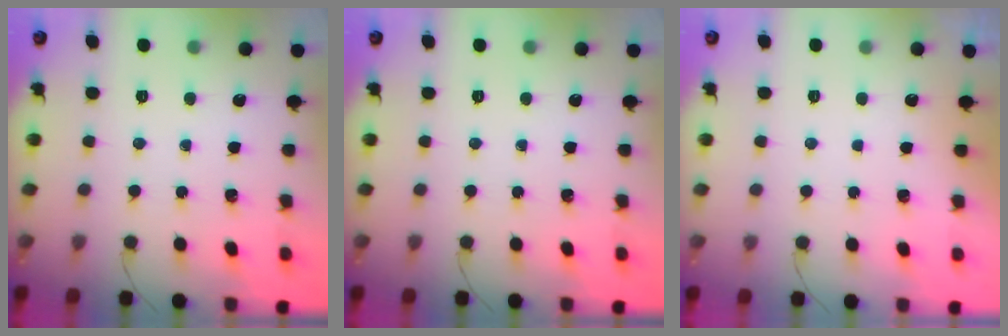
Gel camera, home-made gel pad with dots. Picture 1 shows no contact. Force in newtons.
{"total": 0.0}
{"total": 3.0, "press": 3.0, "slide": 0.1}